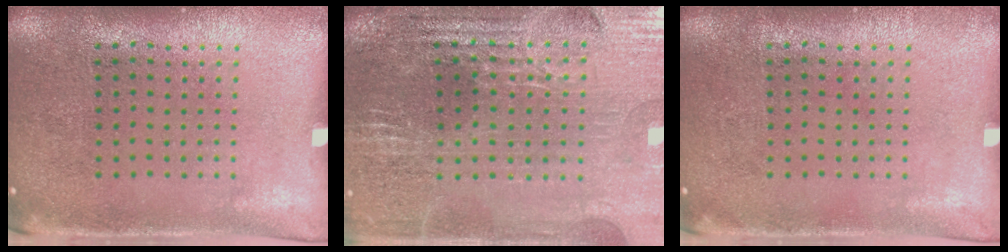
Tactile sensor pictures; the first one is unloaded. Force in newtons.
{"total": 3.2, "press": 3.2, "slide": 0.4}
{"total": 0.0}